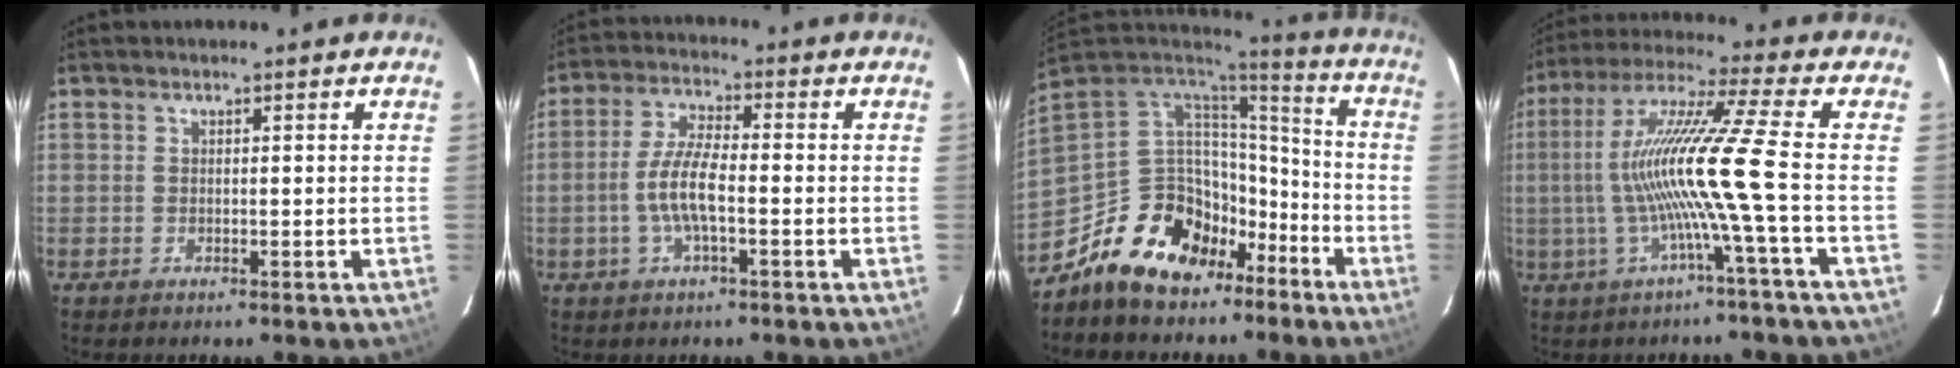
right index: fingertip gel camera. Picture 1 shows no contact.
{"total": 7.2, "force": [-1.8, 1.8, 6.7], "torque": [-0.139, 0.003, -0.036]}
{"total": 18.0, "force": [-10.8, 11.7, 8.4], "torque": [-0.178, 0.028, -0.170]}
{"total": 13.5, "force": [-2.7, -3.0, 12.9], "torque": [-0.237, -0.001, -0.046]}